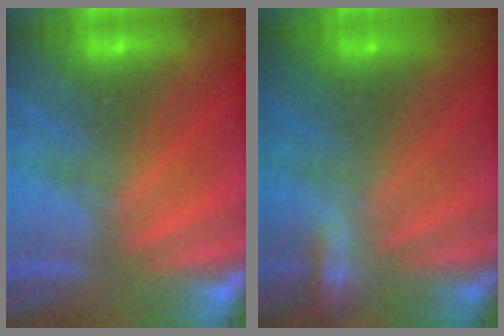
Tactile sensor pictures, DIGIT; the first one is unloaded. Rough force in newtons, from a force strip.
{"total": 2.0}